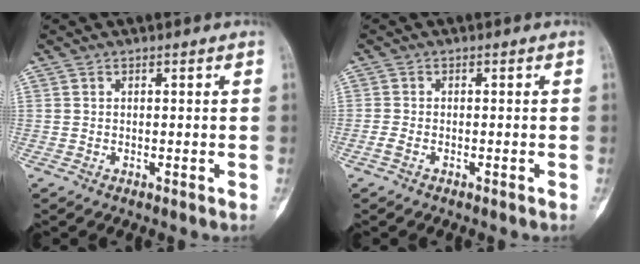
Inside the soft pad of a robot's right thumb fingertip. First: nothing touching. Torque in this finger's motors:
{"motor_torque": [-0.53, -0.31, -0.21, 0.19, -0.04]}